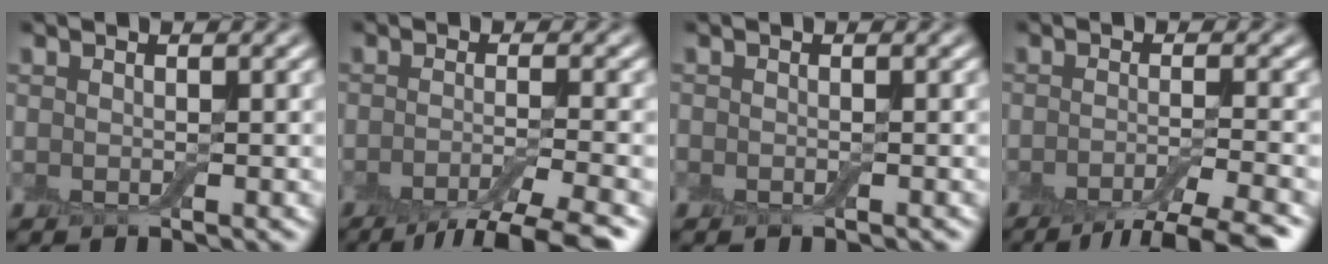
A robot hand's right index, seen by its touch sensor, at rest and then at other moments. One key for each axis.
{"total": 6.4, "fx": -4.2, "fy": 1.4, "fz": 4.6, "tx": -0.059, "ty": -0.005, "tz": -0.073}
{"total": 0.7, "fx": -0.4, "fy": 0.5, "fz": 0.2, "tx": 0.000, "ty": -0.004, "tz": -0.005}
{"total": 5.8, "fx": -3.9, "fy": 1.2, "fz": 4.2, "tx": -0.051, "ty": -0.002, "tz": -0.065}